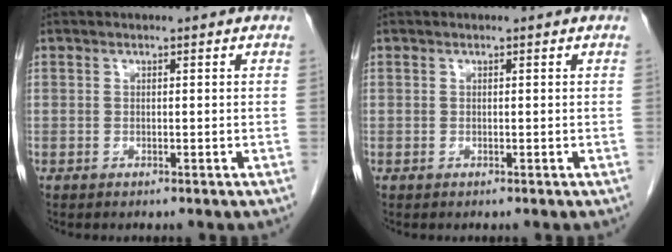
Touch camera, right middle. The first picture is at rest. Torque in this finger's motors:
{"motor_torque": [0.00, -0.01, -0.02, 0.00]}